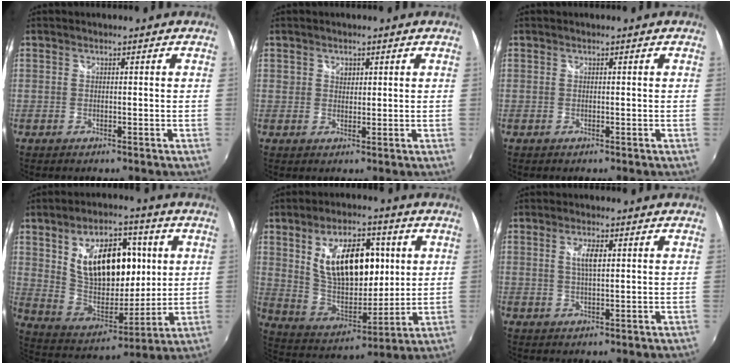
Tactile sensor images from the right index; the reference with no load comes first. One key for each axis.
{"total": 1.9, "fx": 0.8, "fy": 1.7, "fz": 0.6, "tx": -0.004, "ty": 0.004, "tz": 0.014}
{"total": 0.0}
{"total": 19.6, "fx": 5.4, "fy": 11.3, "fz": 15.0, "tx": -0.261, "ty": 0.004, "tz": 0.110}
{"total": 18.2, "fx": 5.1, "fy": 9.8, "fz": 14.5, "tx": -0.250, "ty": 0.005, "tz": 0.105}
{"total": 3.3, "fx": 0.9, "fy": 1.0, "fz": 3.0, "tx": -0.054, "ty": 0.000, "tz": 0.016}